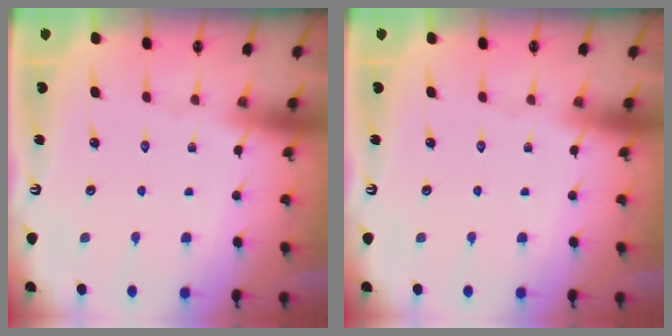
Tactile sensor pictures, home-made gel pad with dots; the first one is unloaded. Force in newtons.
{"total": 0.0}